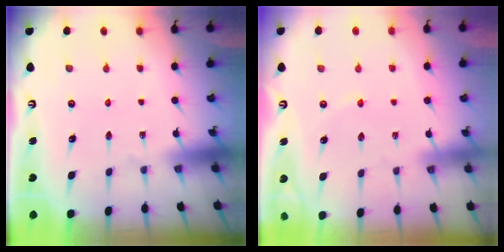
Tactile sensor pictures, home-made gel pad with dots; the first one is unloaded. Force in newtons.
{"total": 1.6, "press": 1.6, "slide": 0.2}